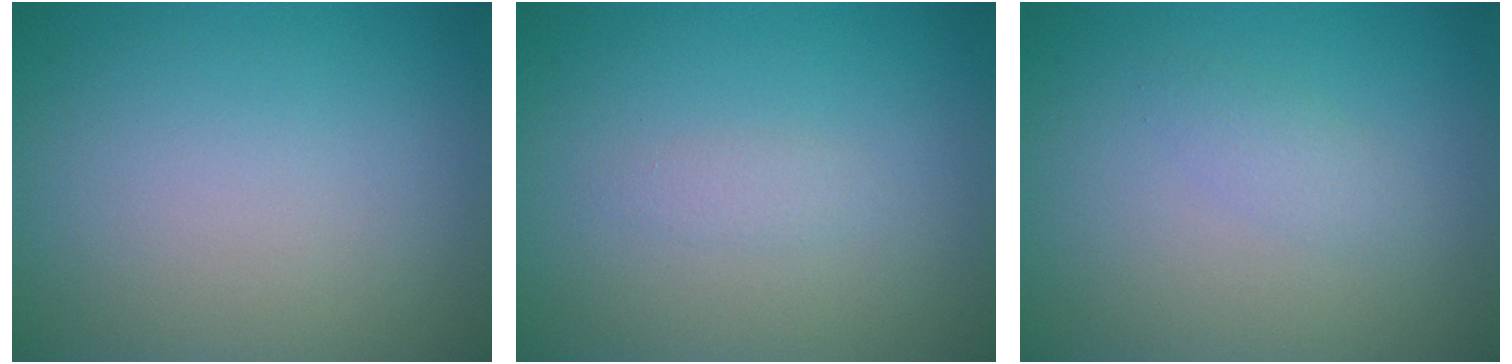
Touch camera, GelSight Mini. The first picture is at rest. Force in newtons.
{"total": 0.9, "press": 0.9, "slide": 0.0}
{"total": 1.2, "press": 1.2, "slide": 0.1}